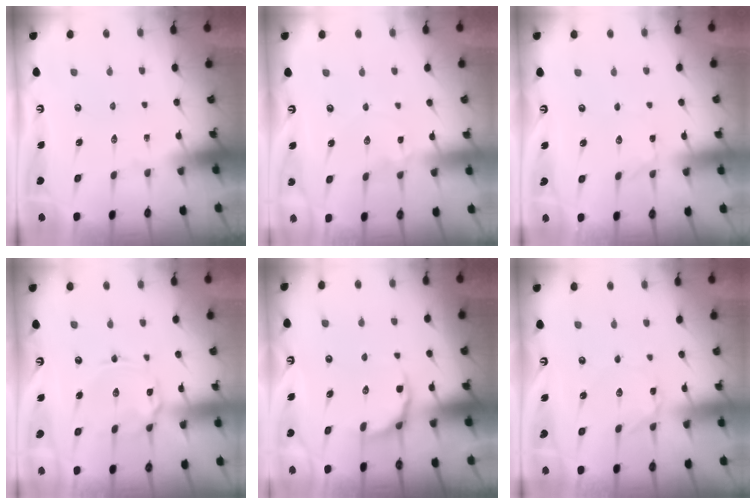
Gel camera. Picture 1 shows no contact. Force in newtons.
{"total": 0.8, "press": 0.7, "slide": 0.3}
{"total": 1.4, "press": 1.4, "slide": 0.3}
{"total": 5.6, "press": 5.6, "slide": 0.2}
{"total": 4.6, "press": 4.0, "slide": 2.2}
{"total": 1.1, "press": 1.1, "slide": 0.1}